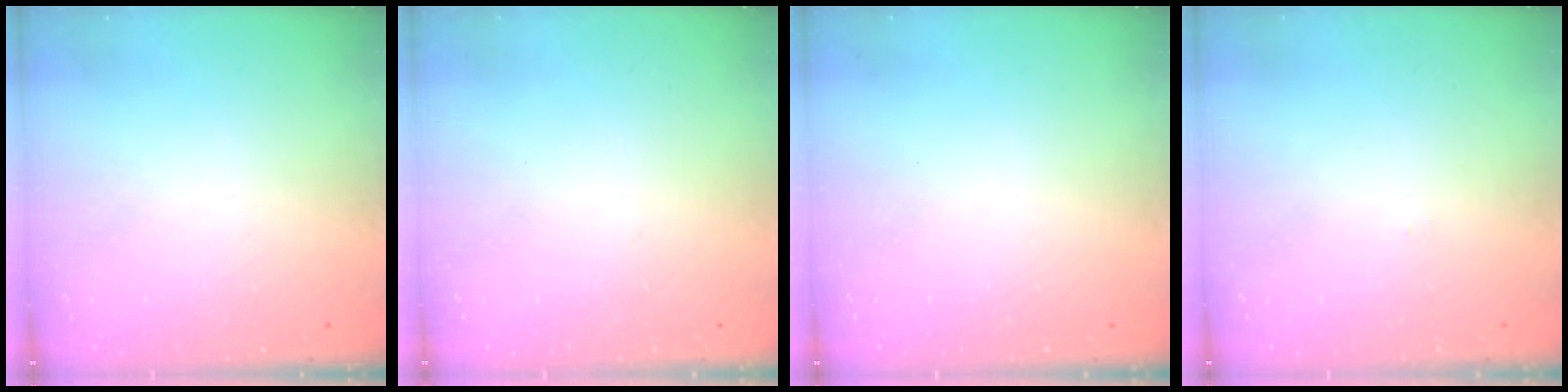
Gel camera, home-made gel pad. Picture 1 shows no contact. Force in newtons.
{"total": 1.8, "press": 1.7, "slide": 0.1}
{"total": 0.0}
{"total": 3.5, "press": 3.5, "slide": 0.4}